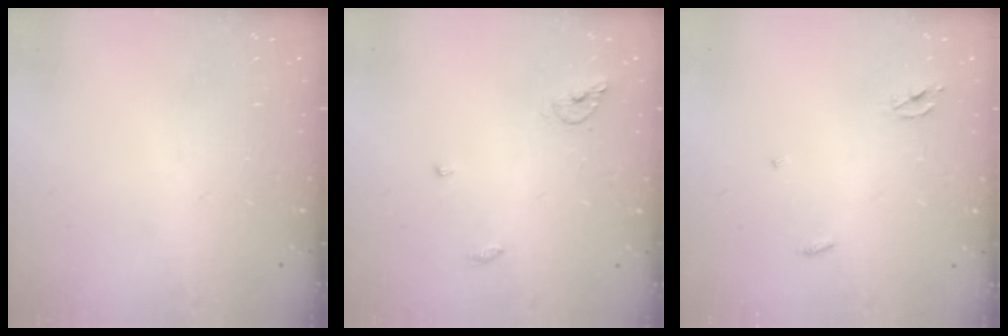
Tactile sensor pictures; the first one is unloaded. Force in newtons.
{"total": 5.8, "press": 5.8, "slide": 0.4}
{"total": 2.3, "press": 2.3, "slide": 0.2}